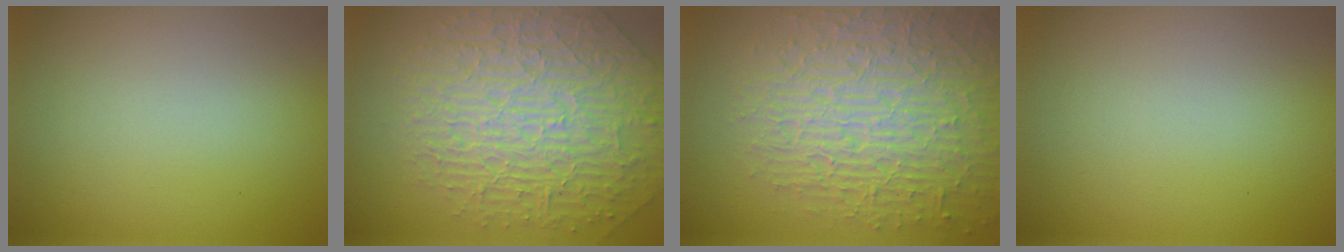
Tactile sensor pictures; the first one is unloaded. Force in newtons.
{"total": 9.8, "press": 6.8, "slide": 7.0}
{"total": 10.0, "press": 6.7, "slide": 7.4}
{"total": 0.0}